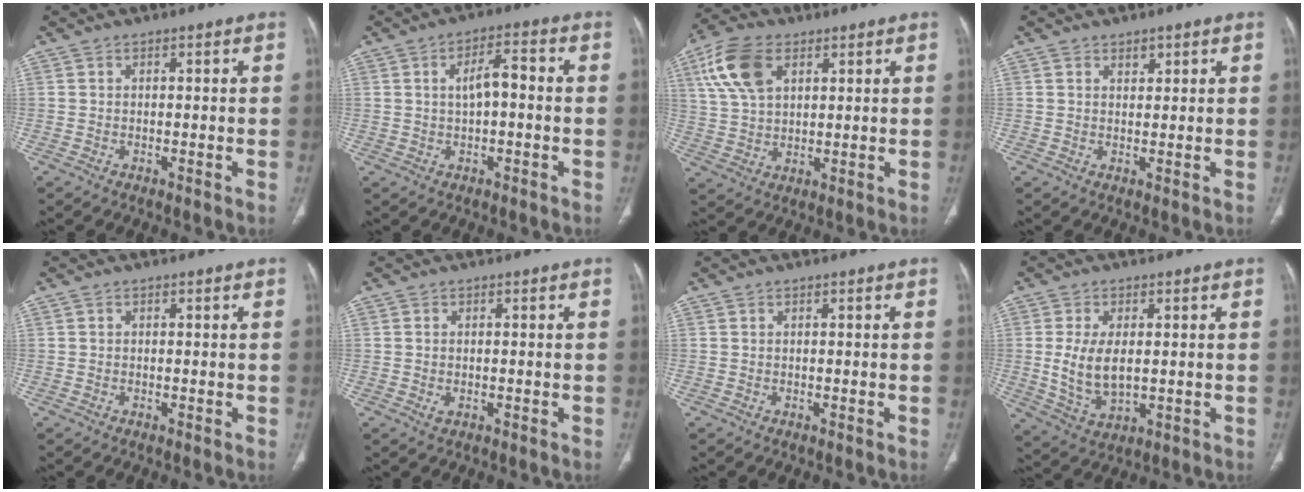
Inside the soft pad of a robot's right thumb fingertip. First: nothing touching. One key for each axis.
{"total": 5.5, "fx": 0.3, "fy": 2.3, "fz": 5.0, "tx": -0.085, "ty": 0.018, "tz": -0.002}
{"total": 11.3, "fx": 4.8, "fy": 6.6, "fz": 7.8, "tx": -0.153, "ty": -0.001, "tz": 0.095}
{"total": 1.4, "fx": 1.0, "fy": 0.8, "fz": 0.5, "tx": 0.001, "ty": -0.006, "tz": 0.015}
{"total": 0.0}
{"total": 1.3, "fx": -0.3, "fy": 0.8, "fz": 1.0, "tx": -0.028, "ty": 0.003, "tz": -0.004}
{"total": 0.0}
{"total": 8.7, "fx": 0.5, "fy": 4.8, "fz": 7.2, "tx": -0.138, "ty": -0.013, "tz": 0.022}